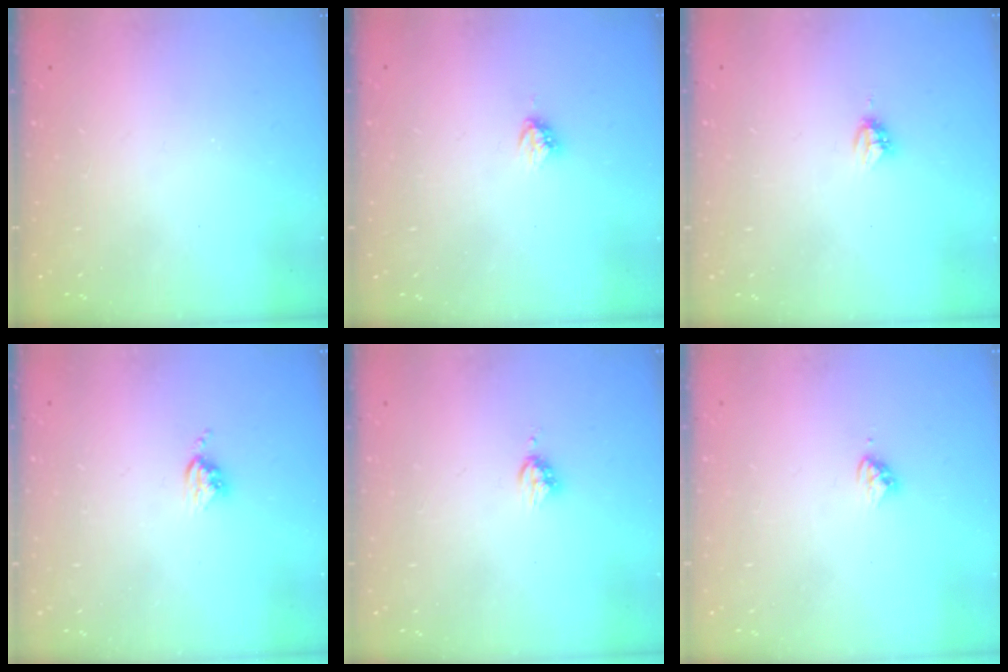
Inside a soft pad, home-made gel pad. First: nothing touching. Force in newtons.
{"total": 3.8, "press": 3.8, "slide": 0.4}
{"total": 3.9, "press": 3.9, "slide": 0.5}
{"total": 3.9, "press": 3.9, "slide": 0.5}
{"total": 4.2, "press": 4.2, "slide": 0.6}
{"total": 3.3, "press": 3.3, "slide": 0.2}